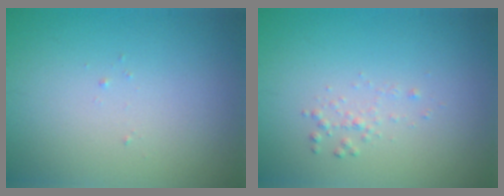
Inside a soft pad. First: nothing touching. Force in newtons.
{"total": 0.9, "press": 0.9, "slide": 0.0}